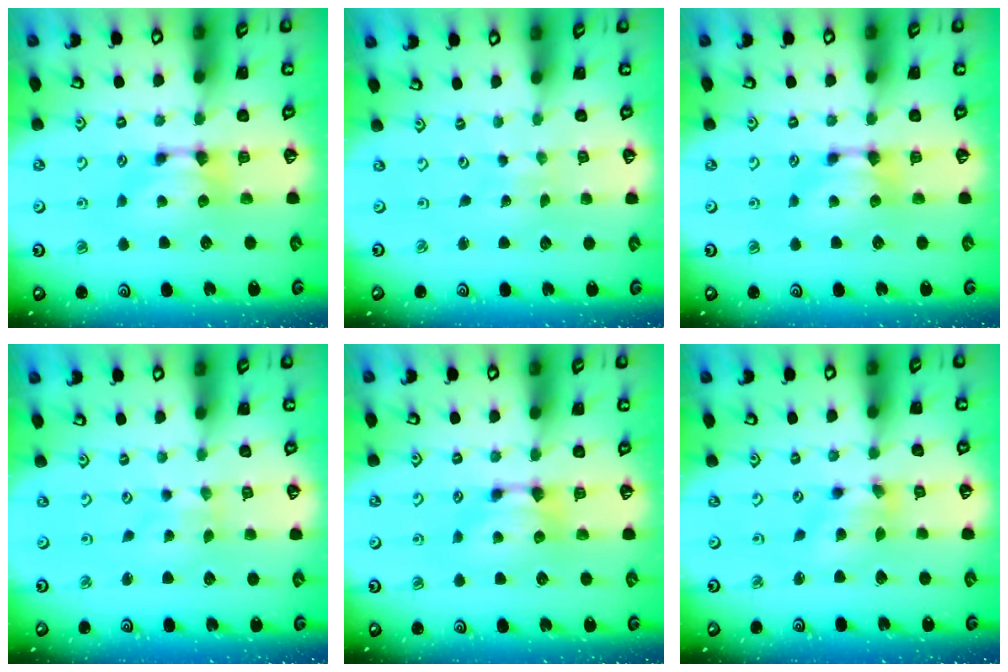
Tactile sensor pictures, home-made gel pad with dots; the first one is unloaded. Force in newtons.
{"total": 6.7, "press": 6.6, "slide": 0.5}
{"total": 0.0}
{"total": 3.9, "press": 3.9, "slide": 0.7}
{"total": 0.0}
{"total": 2.0, "press": 1.5, "slide": 1.3}